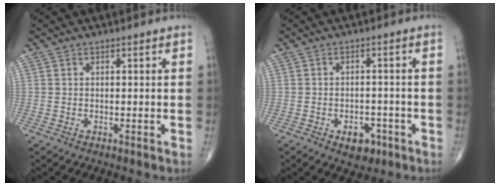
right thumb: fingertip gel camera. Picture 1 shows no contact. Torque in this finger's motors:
{"motor_torque": [0.87, 0.43, 0.32, -0.57, 0.08]}